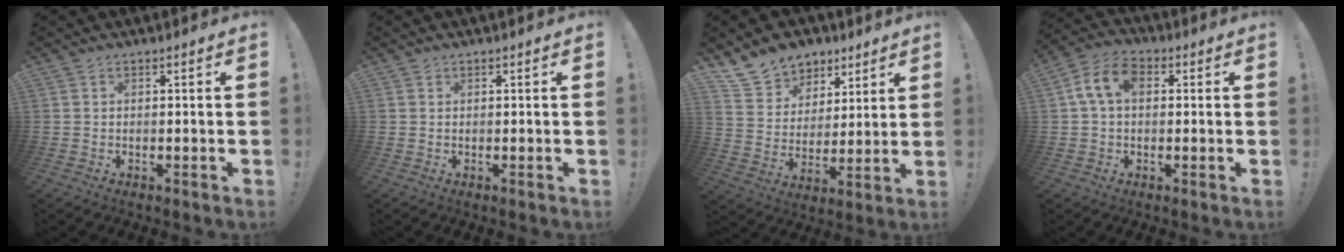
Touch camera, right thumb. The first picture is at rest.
{"total": 0.5, "force": [0.4, 0.3, 0.1], "torque": [0.003, -0.001, 0.007]}
{"total": 11.7, "force": [8.2, 8.0, 2.2], "torque": [-0.040, -0.059, 0.161]}
{"total": 9.4, "force": [2.0, 6.2, 6.8], "torque": [-0.138, 0.014, 0.041]}